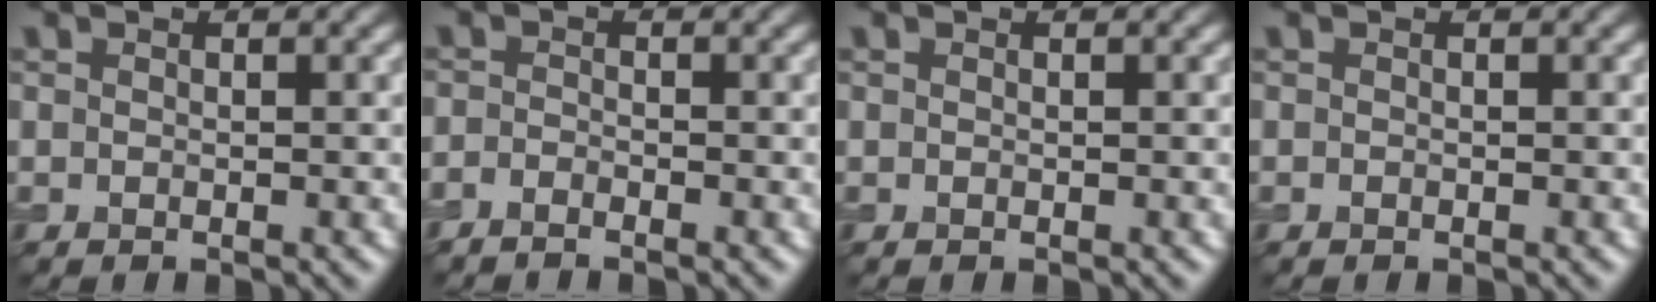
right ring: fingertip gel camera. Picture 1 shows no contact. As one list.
[{"total": 1.2, "force": [-1.2, -0.1, 0.1], "torque": [-0.008, -0.002, -0.029]}, {"total": 0.0}, {"total": 0.0}]